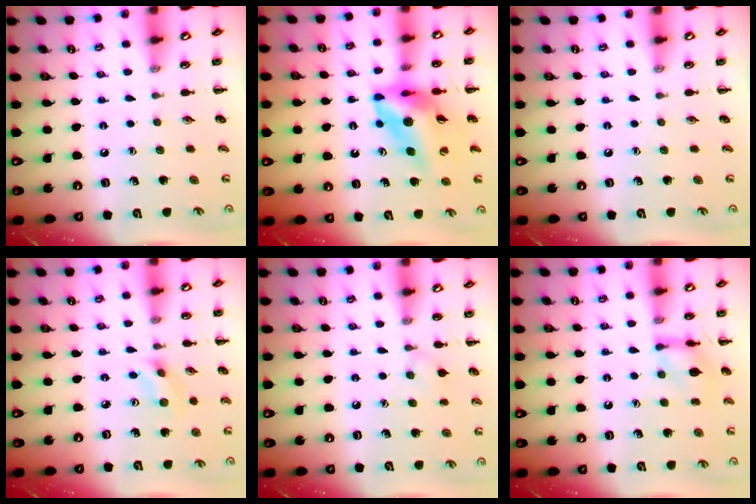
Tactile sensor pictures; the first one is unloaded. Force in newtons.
{"total": 12.5, "press": 11.9, "slide": 3.8}
{"total": 0.0}
{"total": 2.7, "press": 2.6, "slide": 0.8}
{"total": 5.7, "press": 5.4, "slide": 1.8}
{"total": 10.4, "press": 10.4, "slide": 0.5}